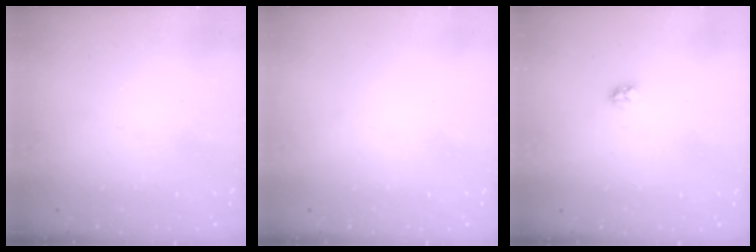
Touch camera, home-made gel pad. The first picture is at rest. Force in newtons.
{"total": 0.0}
{"total": 2.9, "press": 2.9, "slide": 0.3}